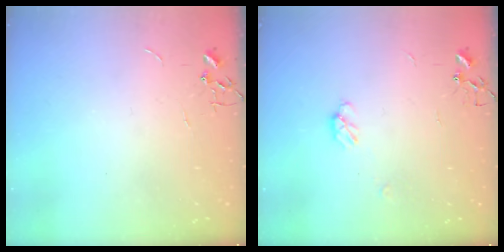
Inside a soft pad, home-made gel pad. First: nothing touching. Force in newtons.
{"total": 4.1, "press": 4.0, "slide": 0.3}